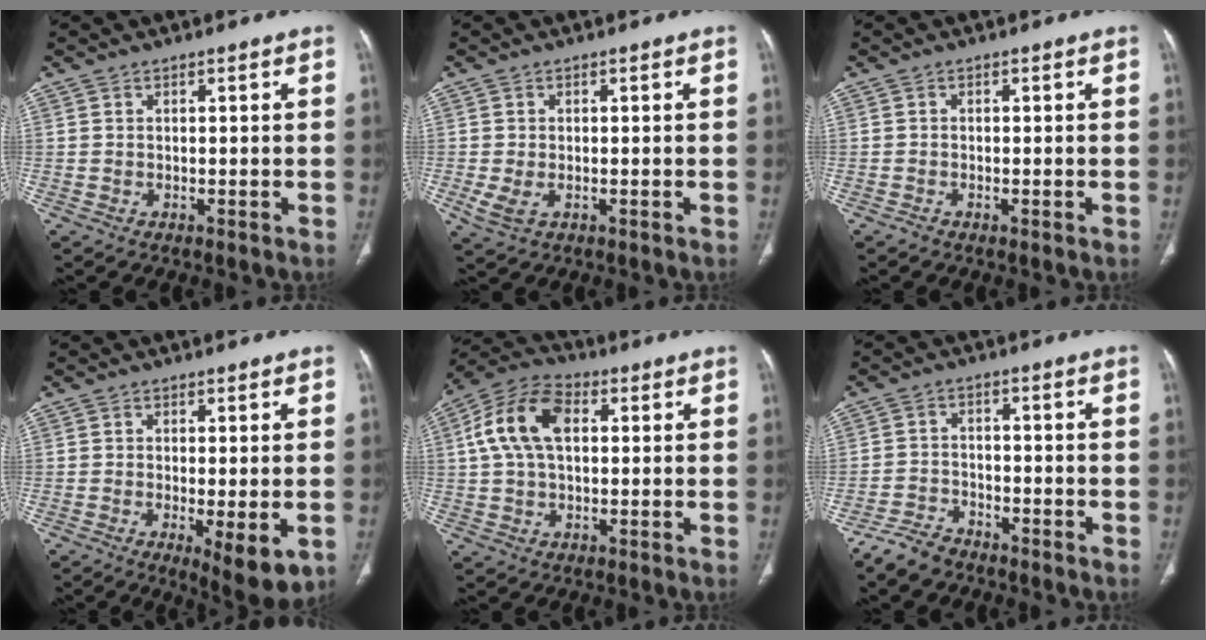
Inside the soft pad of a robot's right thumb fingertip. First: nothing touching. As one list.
[{"total": 3.5, "force": [-0.9, 2.0, 2.7], "torque": [-0.067, -0.003, -0.011]}, {"total": 0.9, "force": [-0.5, 0.3, 0.7], "torque": [-0.014, -0.002, -0.012]}, {"total": 8.1, "force": [-2.3, 2.4, 7.4], "torque": [-0.109, -0.020, -0.031]}, {"total": 12.3, "force": [2.4, 7.5, 9.5], "torque": [-0.186, 0.026, 0.039]}, {"total": 5.4, "force": [-4.6, 2.3, 1.6], "torque": [-0.036, 0.016, -0.088]}]